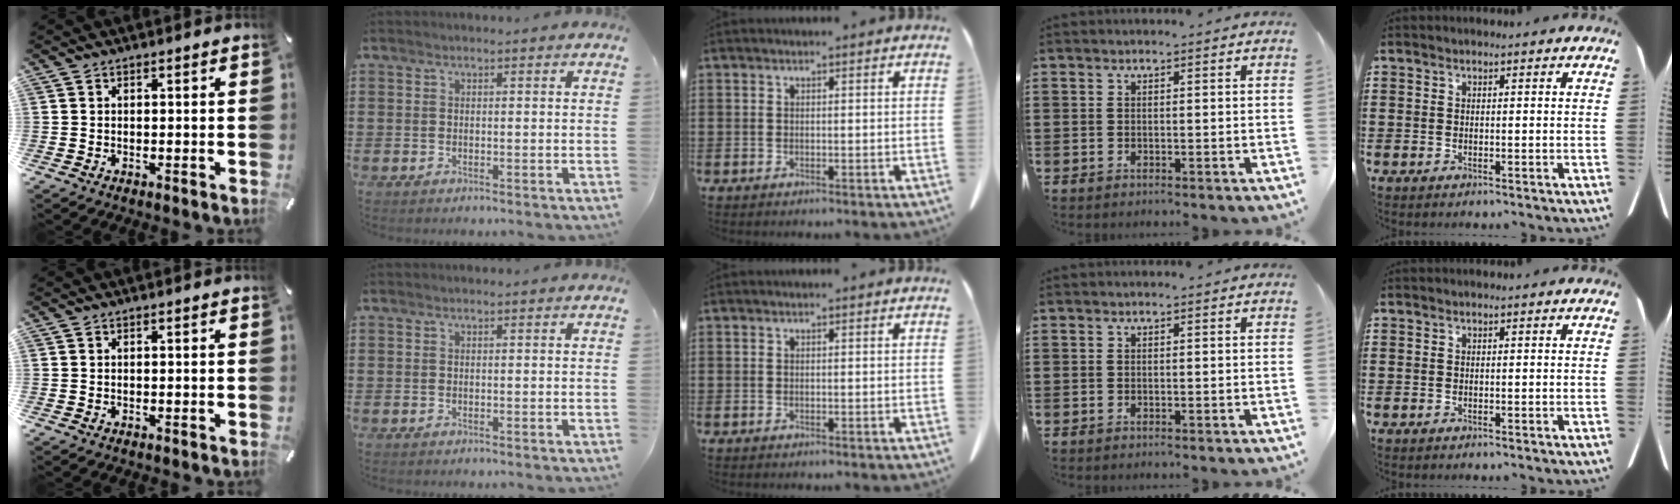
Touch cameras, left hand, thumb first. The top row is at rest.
{}